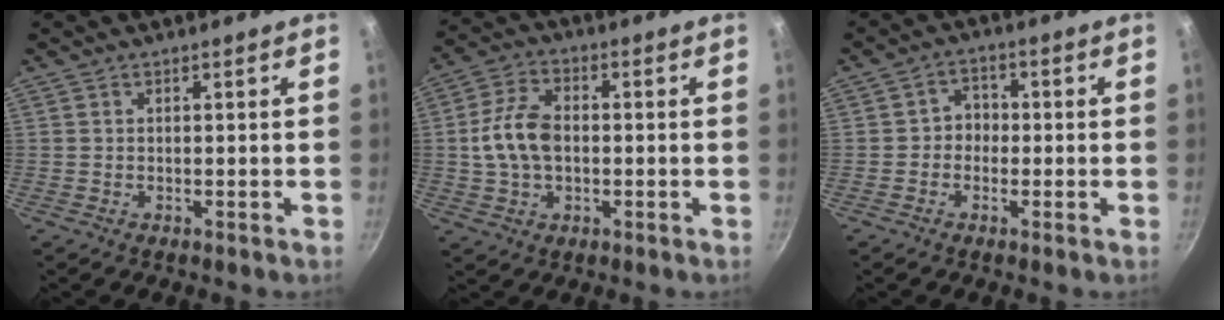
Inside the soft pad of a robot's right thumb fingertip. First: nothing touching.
{"total": 9.7, "force": [-0.2, 6.5, 7.2], "torque": [-0.129, 0.024, -0.010]}
{"total": 3.8, "force": [-0.7, 3.4, 1.7], "torque": [0.005, 0.014, -0.019]}